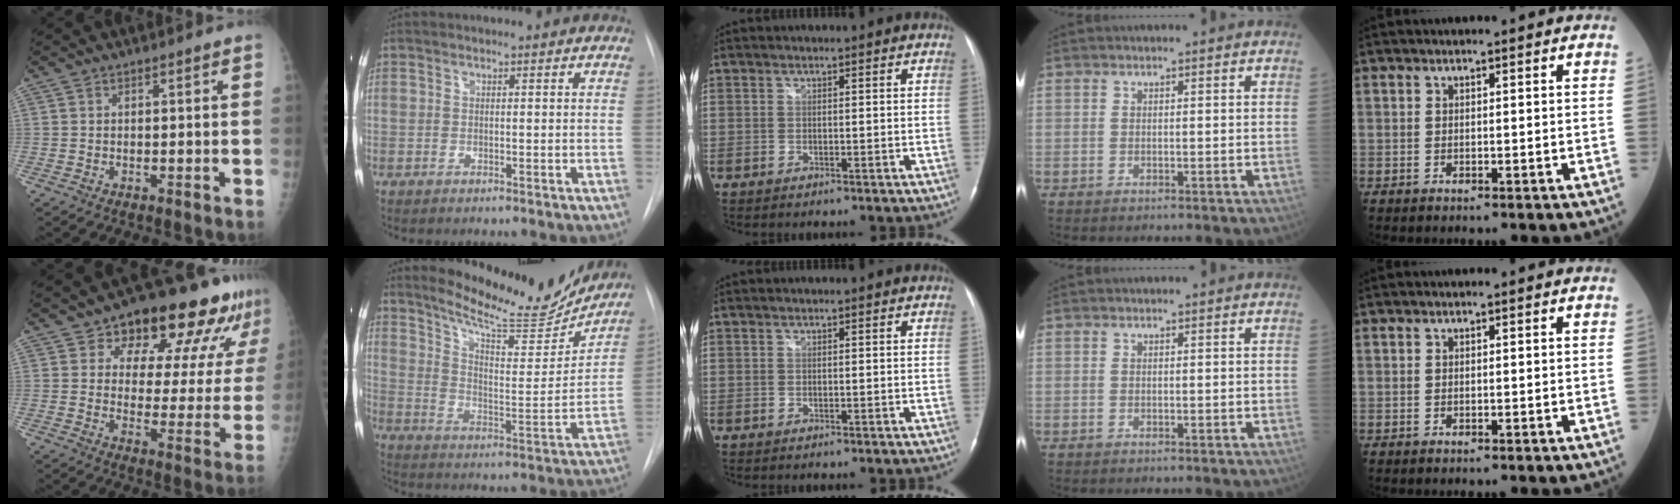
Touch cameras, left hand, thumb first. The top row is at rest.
{"thumb": {"total": 18.9, "force": [12.5, 8.8, 11.1], "torque": [-0.102, -0.043, 0.159]}, "index": {"total": 16.3, "force": [15.2, 2.5, 5.4], "torque": [-0.087, -0.054, 0.219]}}